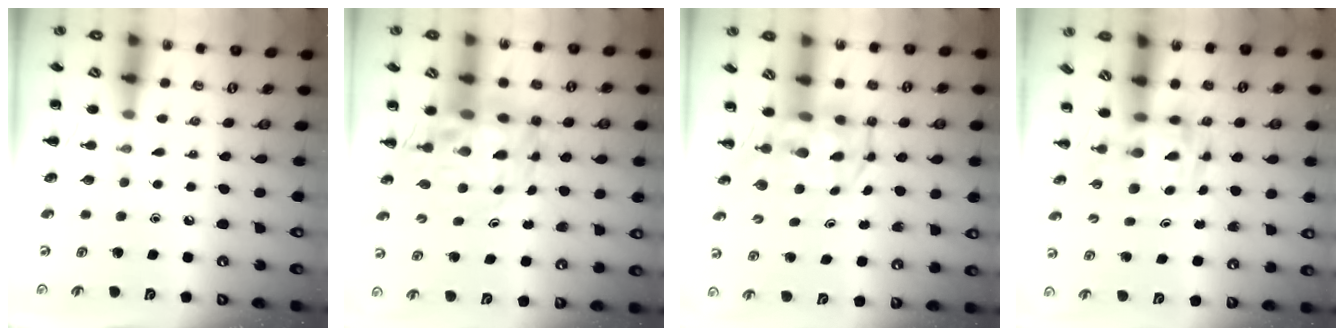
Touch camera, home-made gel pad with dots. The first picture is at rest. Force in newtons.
{"total": 15.0, "press": 14.4, "slide": 4.1}
{"total": 4.5, "press": 4.2, "slide": 1.5}
{"total": 3.6, "press": 3.5, "slide": 0.6}